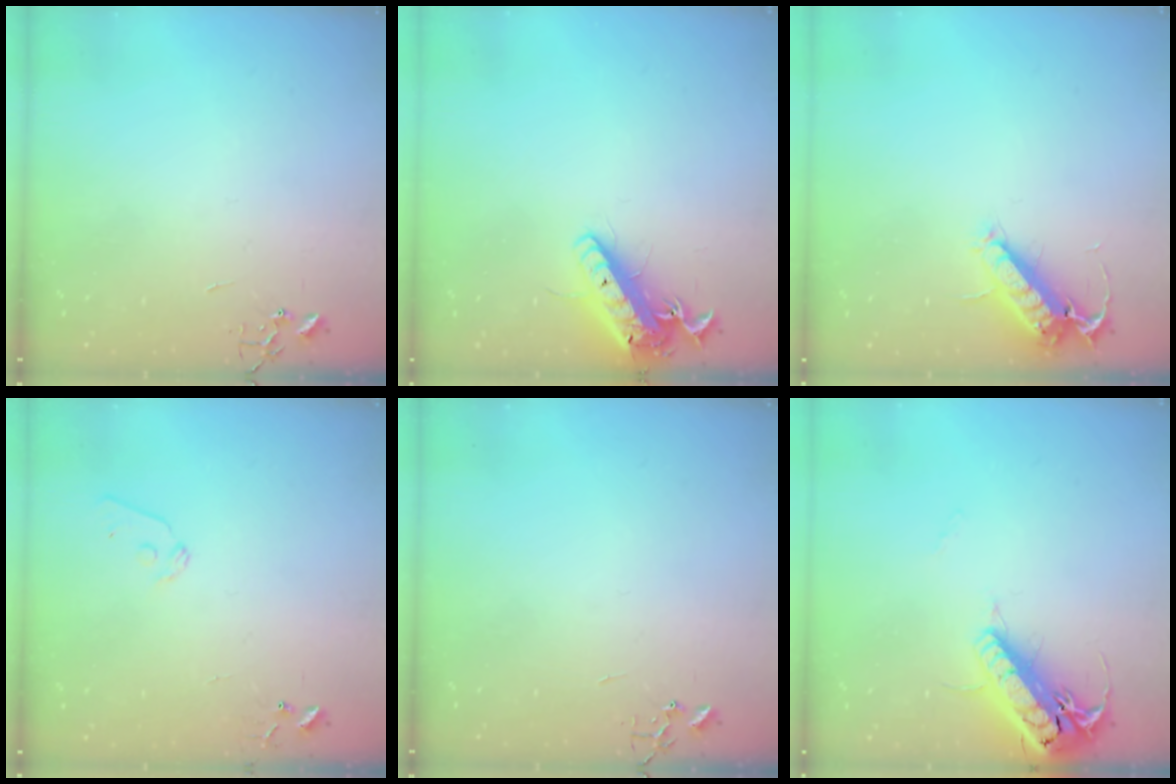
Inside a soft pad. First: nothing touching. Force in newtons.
{"total": 15.0, "press": 14.7, "slide": 3.1}
{"total": 13.1, "press": 13.0, "slide": 2.0}
{"total": 7.2, "press": 7.2, "slide": 0.5}
{"total": 0.0}
{"total": 19.2, "press": 18.9, "slide": 3.3}